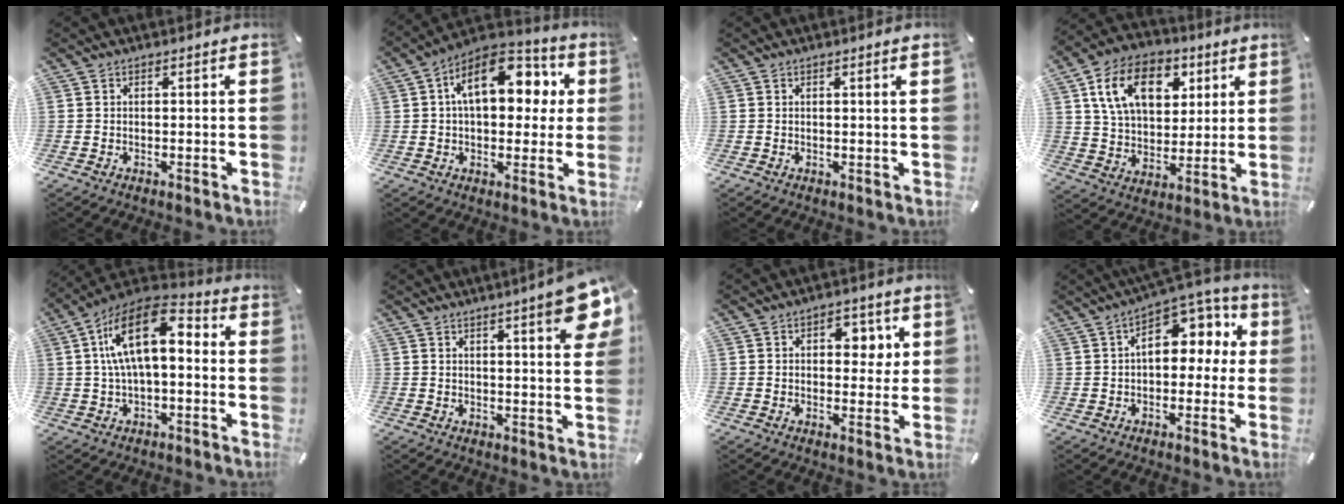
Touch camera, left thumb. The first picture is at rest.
{"total": 15.5, "force": [4.7, 9.5, 11.3], "torque": [-0.175, -0.006, 0.079]}
{"total": 1.3, "force": [0.4, -0.1, 1.2], "torque": [-0.023, -0.002, 0.007]}
{"total": 15.2, "force": [6.3, 10.6, 8.9], "torque": [-0.149, -0.008, 0.116]}
{"total": 14.8, "force": [2.3, 7.2, 12.8], "torque": [-0.246, -0.008, 0.038]}
{"total": 10.0, "force": [5.3, 1.9, 8.2], "torque": [-0.114, -0.028, 0.085]}
{"total": 6.3, "force": [1.9, 4.0, 4.5], "torque": [-0.041, -0.009, 0.020]}
{"total": 11.6, "force": [3.6, 7.2, 8.5], "torque": [-0.118, -0.021, 0.059]}